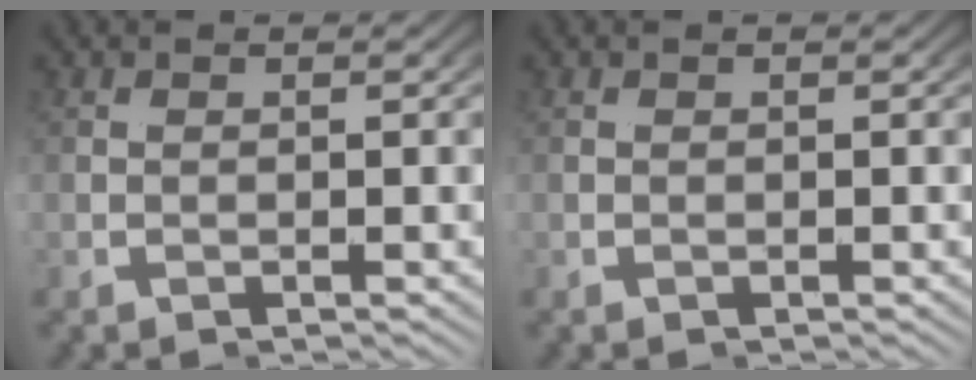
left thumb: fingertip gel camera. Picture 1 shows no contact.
{"total": 0.0}